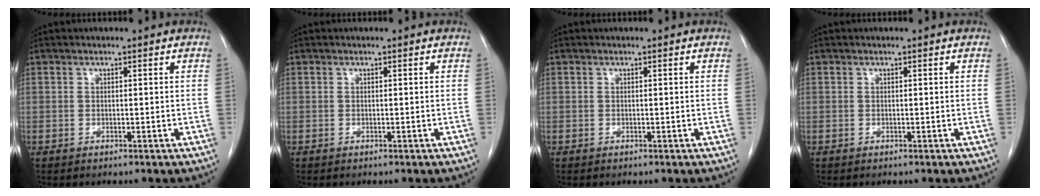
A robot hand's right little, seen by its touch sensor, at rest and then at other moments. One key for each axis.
{"total": 0.0}
{"total": 0.0}
{"total": 0.0}